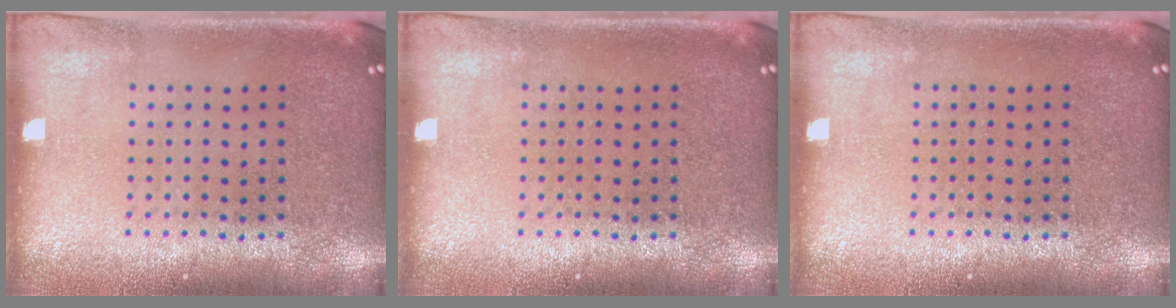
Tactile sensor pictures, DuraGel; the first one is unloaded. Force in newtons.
{"total": 0.0}
{"total": 0.0}